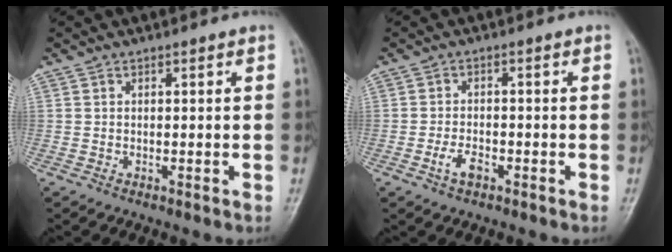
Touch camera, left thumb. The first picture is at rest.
{"total": 3.0, "force": [-1.7, 1.5, 2.0], "torque": [-0.041, 0.011, -0.031]}